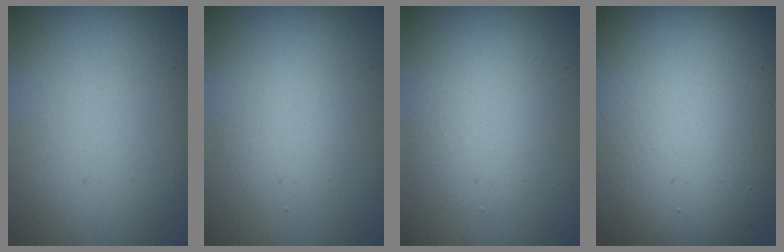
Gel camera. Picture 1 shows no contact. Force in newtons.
{"total": 2.4, "press": 2.4, "slide": 0.2}
{"total": 3.1, "press": 3.1, "slide": 0.2}
{"total": 17.8, "press": 17.8, "slide": 0.6}